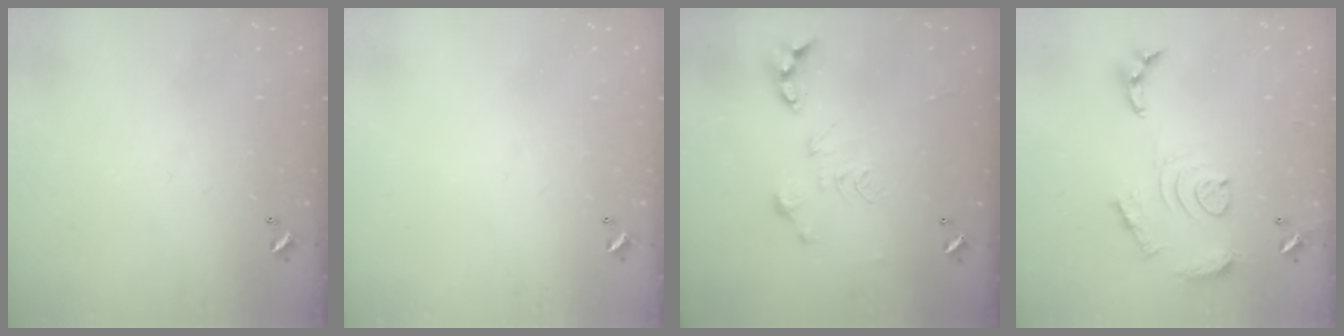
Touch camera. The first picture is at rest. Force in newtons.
{"total": 0.0}
{"total": 0.0}
{"total": 13.0, "press": 12.9, "slide": 1.1}